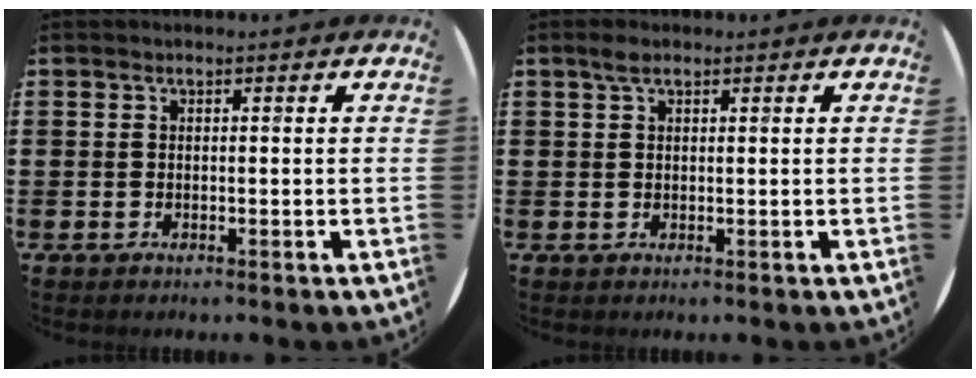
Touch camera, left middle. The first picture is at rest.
{"total": 1.5, "force": [1.0, 0.6, 0.9], "torque": [-0.021, 0.005, 0.018]}